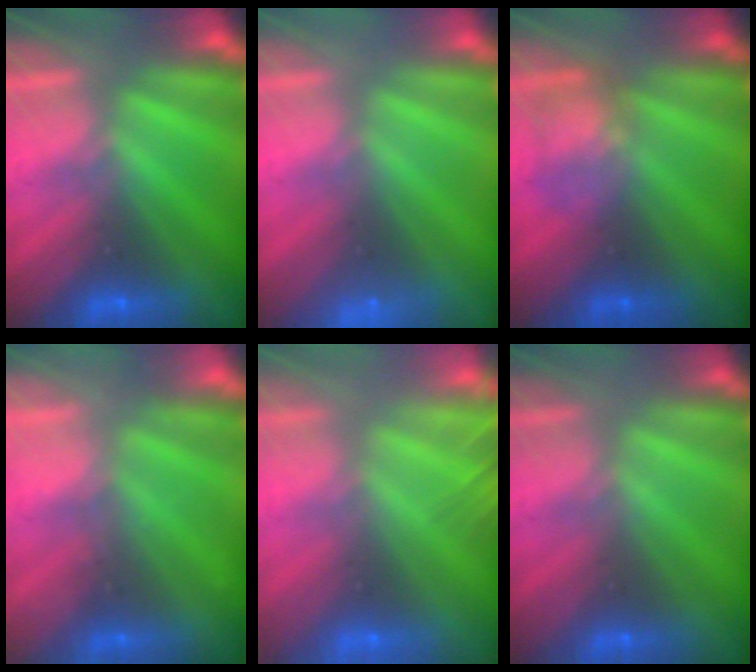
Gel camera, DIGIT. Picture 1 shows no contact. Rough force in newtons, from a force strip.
{"total": 2.2}
{"total": 2.3}
{"total": 2.2}
{"total": 7.7}
{"total": 4.5}